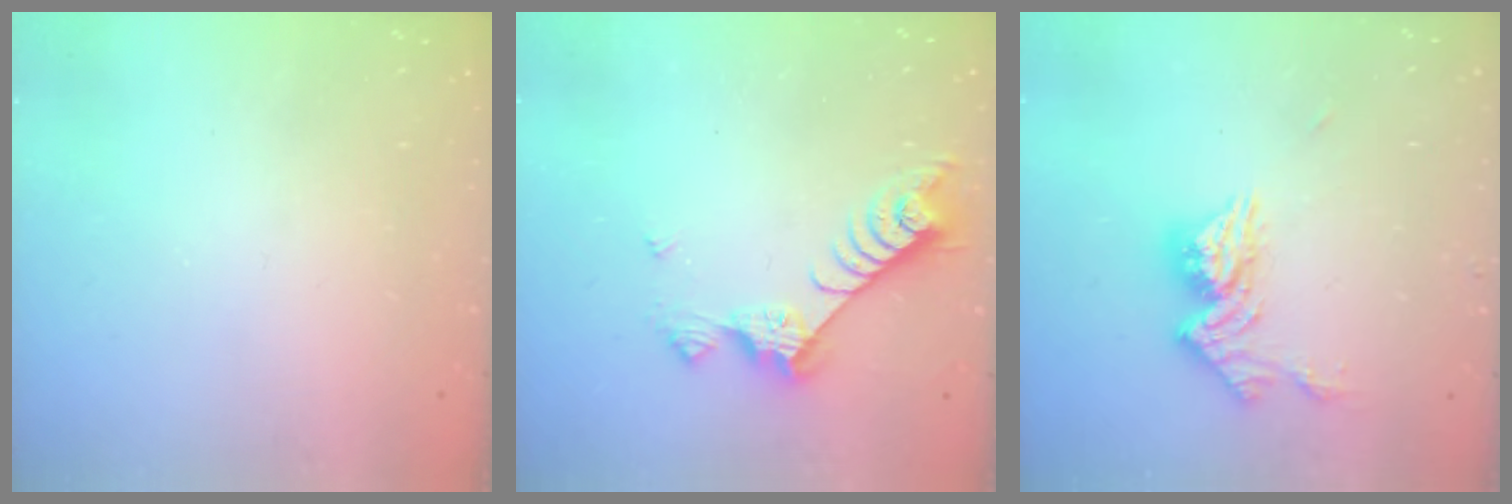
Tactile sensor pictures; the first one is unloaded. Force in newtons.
{"total": 8.4, "press": 8.3, "slide": 0.8}
{"total": 11.7, "press": 11.7, "slide": 0.8}